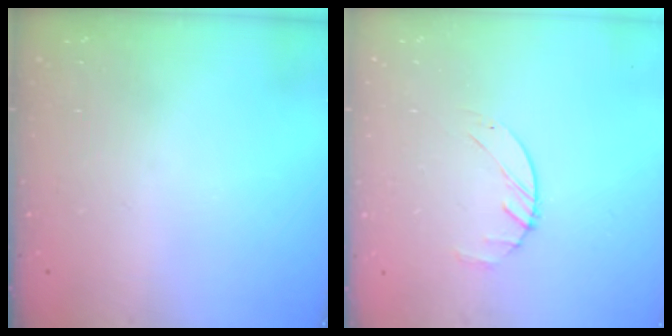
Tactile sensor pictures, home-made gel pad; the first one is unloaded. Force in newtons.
{"total": 1.9, "press": 1.9, "slide": 0.3}